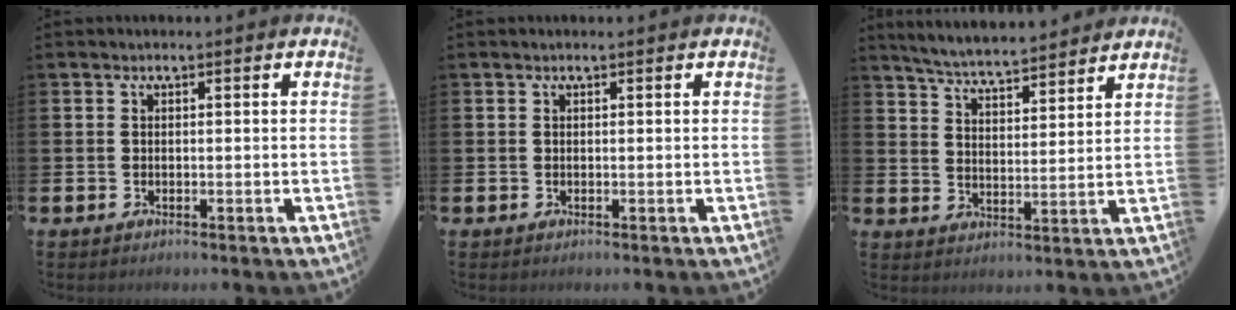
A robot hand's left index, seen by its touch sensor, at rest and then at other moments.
{"total": 0.0}
{"total": 5.3, "force": [5.3, 0.2, 0.8], "torque": [-0.041, -0.035, 0.093]}